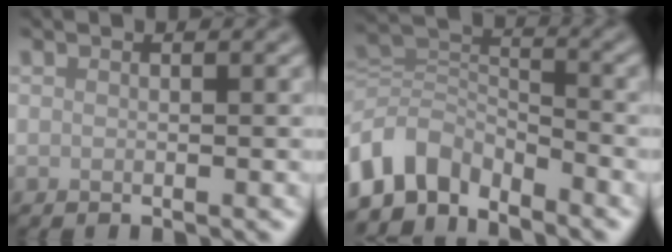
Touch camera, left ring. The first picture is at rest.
{"total": 6.4, "force": [-4.5, 3.6, 2.7], "torque": [-0.040, 0.000, -0.093]}